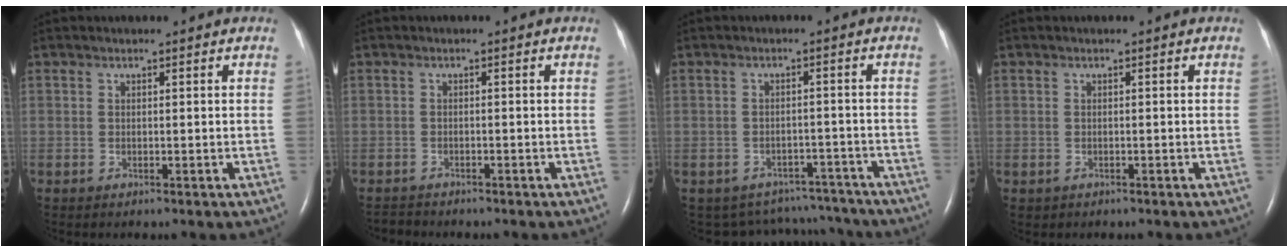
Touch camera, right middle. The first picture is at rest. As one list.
[{"total": 1.8, "force": [-1.8, 0.4, -0.2], "torque": [-0.001, -0.007, -0.027]}, {"total": 9.9, "force": [-9.1, 3.9, 0.0], "torque": [-0.005, 0.032, -0.107]}, {"total": 0.6, "force": [-0.3, 0.5, 0.0], "torque": [-0.010, 0.002, -0.001]}]